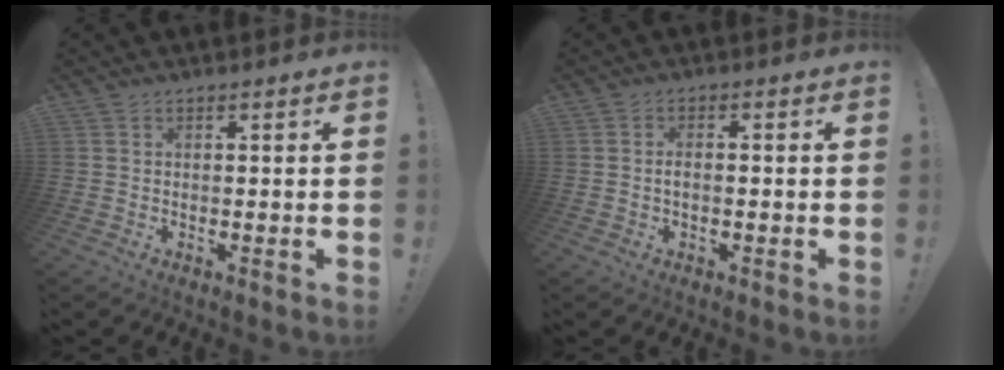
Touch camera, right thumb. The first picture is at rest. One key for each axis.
{"total": 1.9, "fx": -0.6, "fy": 0.7, "fz": 1.7, "tx": -0.030, "ty": 0.004, "tz": -0.010}